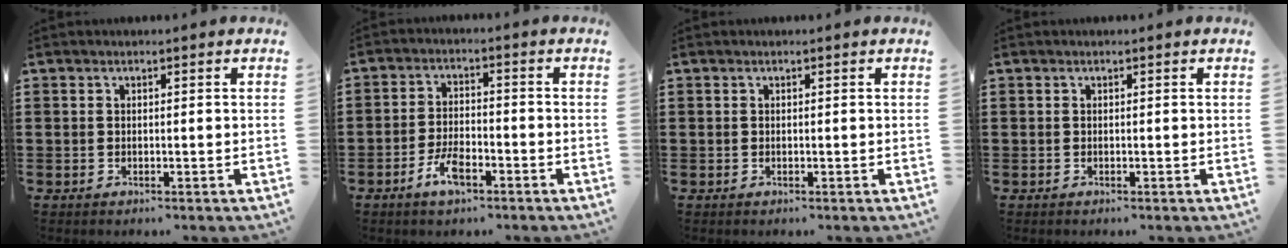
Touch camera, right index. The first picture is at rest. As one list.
[{"total": 5.1, "force": [-2.9, 2.0, 3.7], "torque": [-0.082, 0.005, -0.058]}, {"total": 0.0}, {"total": 0.0}]